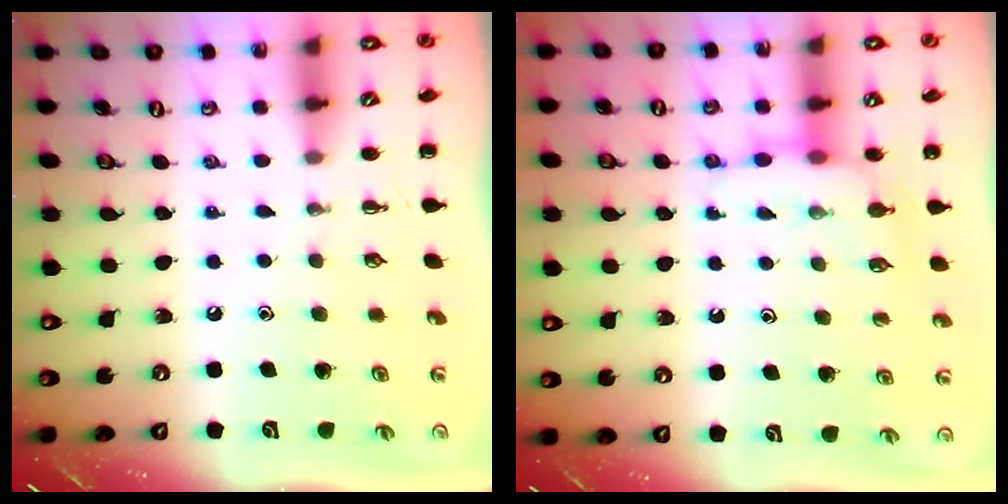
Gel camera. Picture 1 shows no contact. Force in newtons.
{"total": 8.4, "press": 8.4, "slide": 0.5}